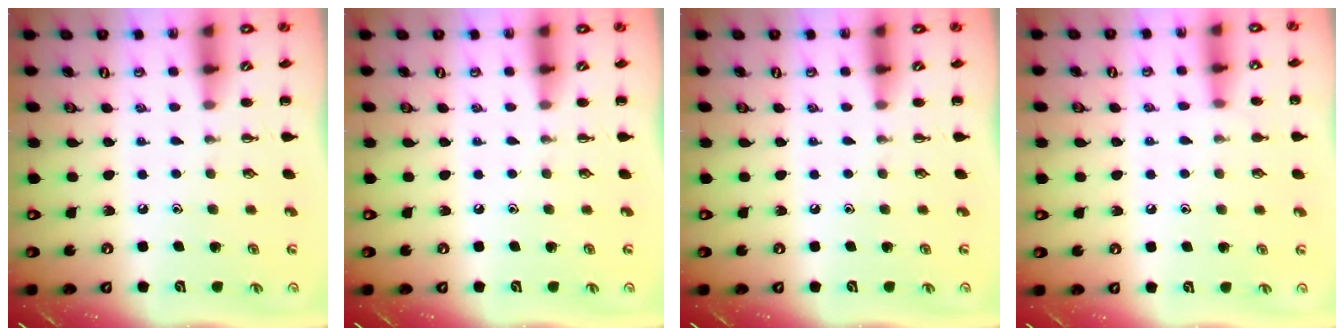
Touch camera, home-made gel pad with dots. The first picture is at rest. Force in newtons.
{"total": 0.0}
{"total": 0.0}
{"total": 5.1, "press": 4.8, "slide": 1.7}